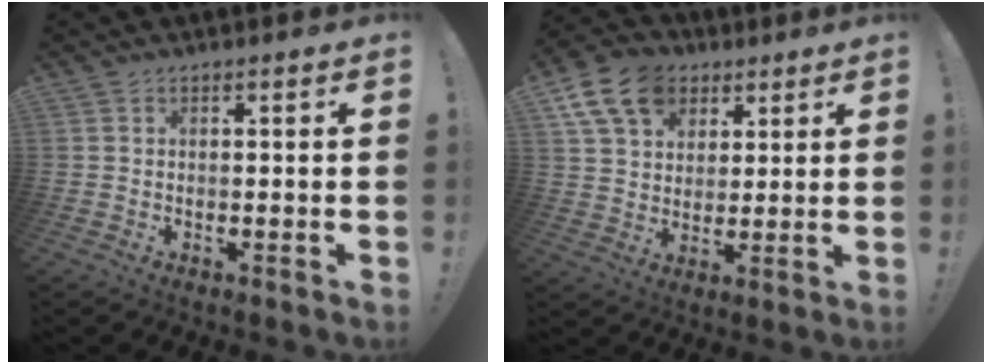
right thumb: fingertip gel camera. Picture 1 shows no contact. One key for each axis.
{"total": 14.7, "fx": 6.9, "fy": 11.0, "fz": 7.1, "tx": -0.110, "ty": -0.028, "tz": 0.134}